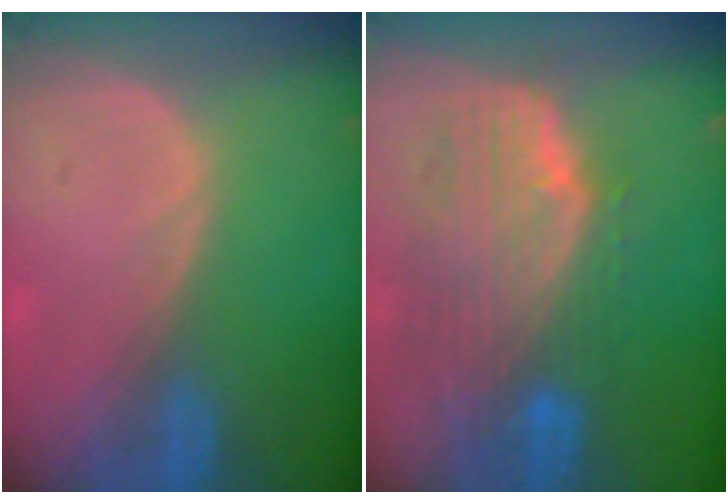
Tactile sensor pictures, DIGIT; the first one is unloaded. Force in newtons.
{"total": 10.2, "press": 8.9, "slide": 4.8}